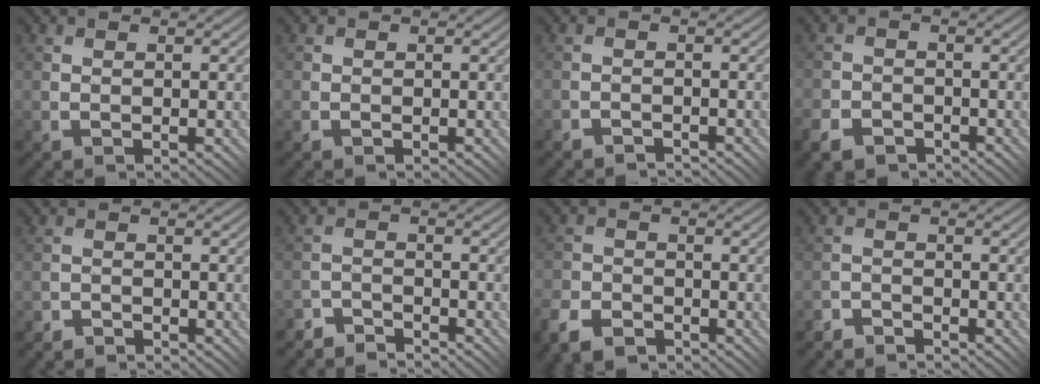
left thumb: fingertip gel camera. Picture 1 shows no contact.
{"total": 0.6, "force": [-0.1, 0.5, -0.2], "torque": [0.006, 0.000, -0.004]}
{"total": 1.6, "force": [-1.4, -0.3, -0.6], "torque": [0.018, 0.007, -0.034]}
{"total": 4.1, "force": [-3.1, 2.5, 1.2], "torque": [-0.030, -0.005, -0.062]}
{"total": 1.7, "force": [-1.6, -0.2, -0.6], "torque": [0.017, 0.013, -0.037]}
{"total": 3.5, "force": [-3.5, 0.1, -0.3], "torque": [0.013, 0.010, -0.078]}
{"total": 5.4, "force": [-4.0, 3.0, 1.9], "torque": [-0.052, -0.005, -0.086]}
{"total": 2.4, "force": [-2.3, -0.1, -0.4], "torque": [0.014, 0.012, -0.053]}